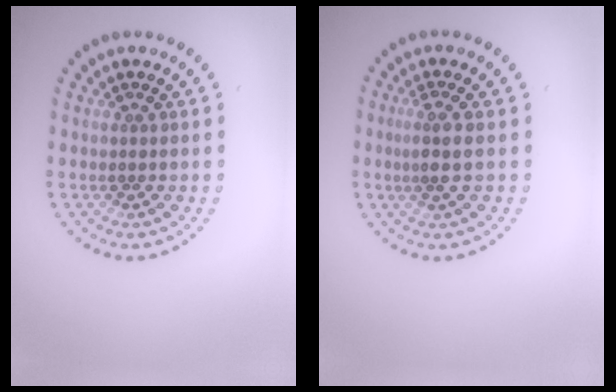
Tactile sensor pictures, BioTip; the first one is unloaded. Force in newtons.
{"total": 2.2, "press": 1.9, "slide": 1.2}